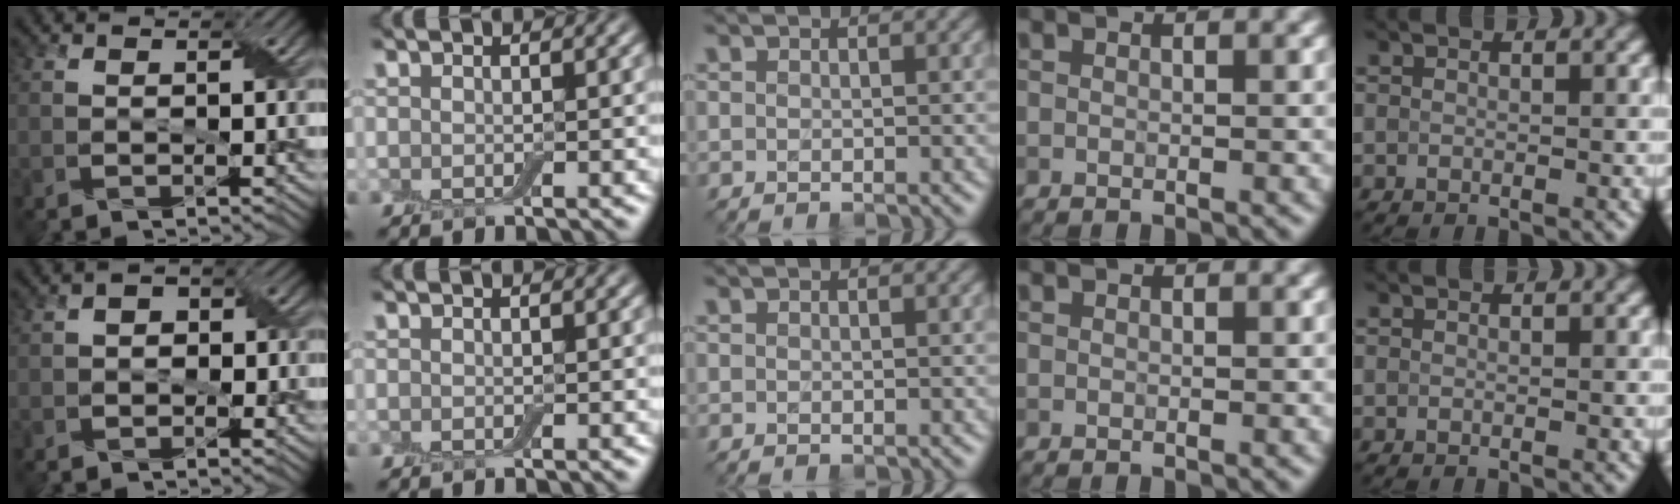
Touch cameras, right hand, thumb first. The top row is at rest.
{"thumb": {"total": 2.7, "force": [-0.7, 2.0, 1.7], "torque": [-0.029, 0.001, -0.017]}}